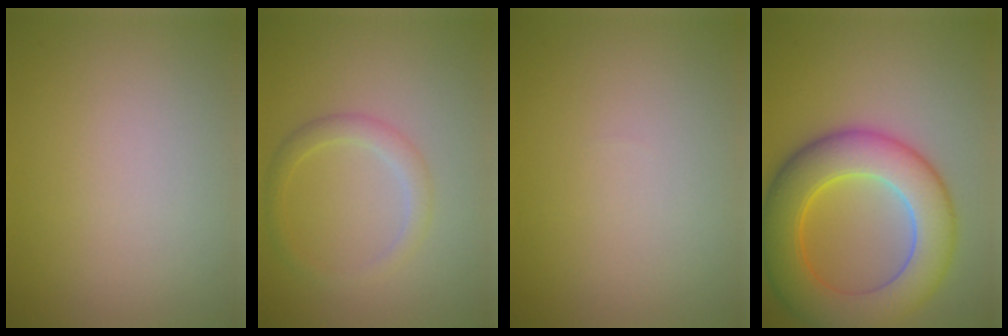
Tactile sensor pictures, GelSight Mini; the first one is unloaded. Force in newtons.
{"total": 2.0, "press": 2.0, "slide": 0.2}
{"total": 0.0}
{"total": 9.5, "press": 9.5, "slide": 0.4}